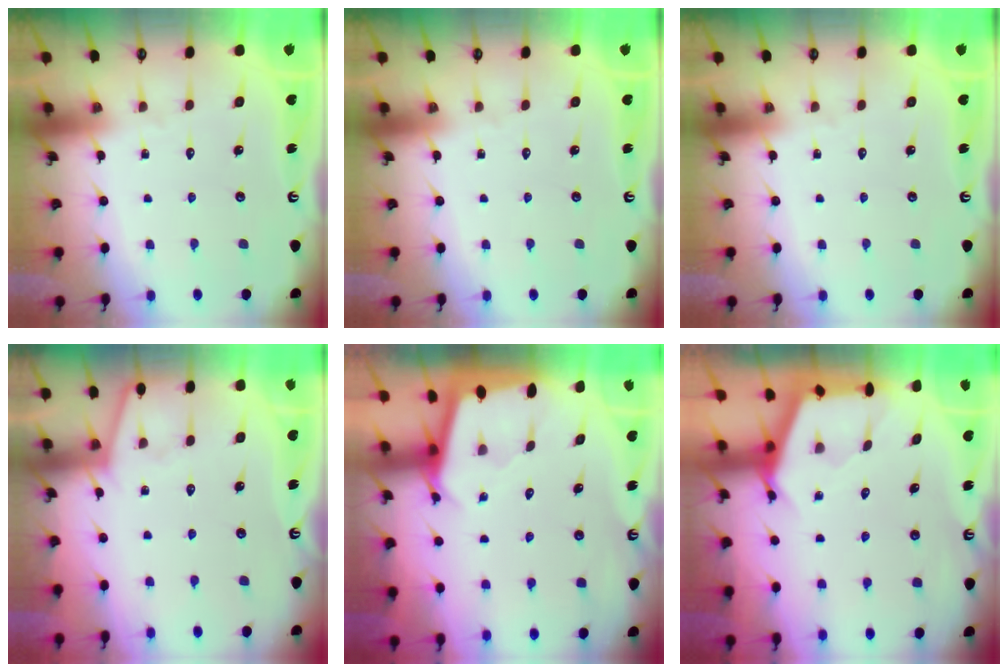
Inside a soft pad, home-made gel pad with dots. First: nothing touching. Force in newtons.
{"total": 0.0}
{"total": 0.0}
{"total": 2.7, "press": 2.7, "slide": 0.4}
{"total": 2.5, "press": 2.5, "slide": 0.1}
{"total": 2.7, "press": 2.7, "slide": 0.3}